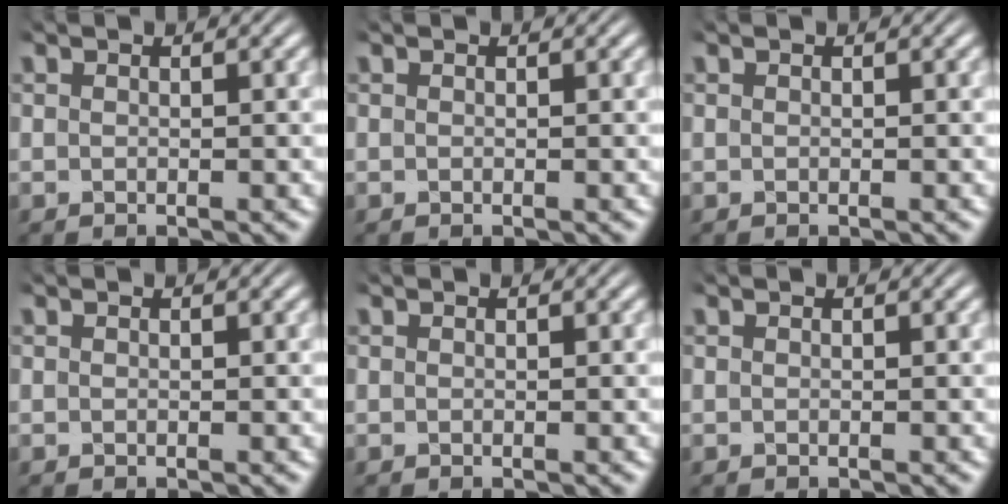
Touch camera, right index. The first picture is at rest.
{"total": 0.0}
{"total": 0.0}
{"total": 0.0}
{"total": 0.0}
{"total": 0.0}